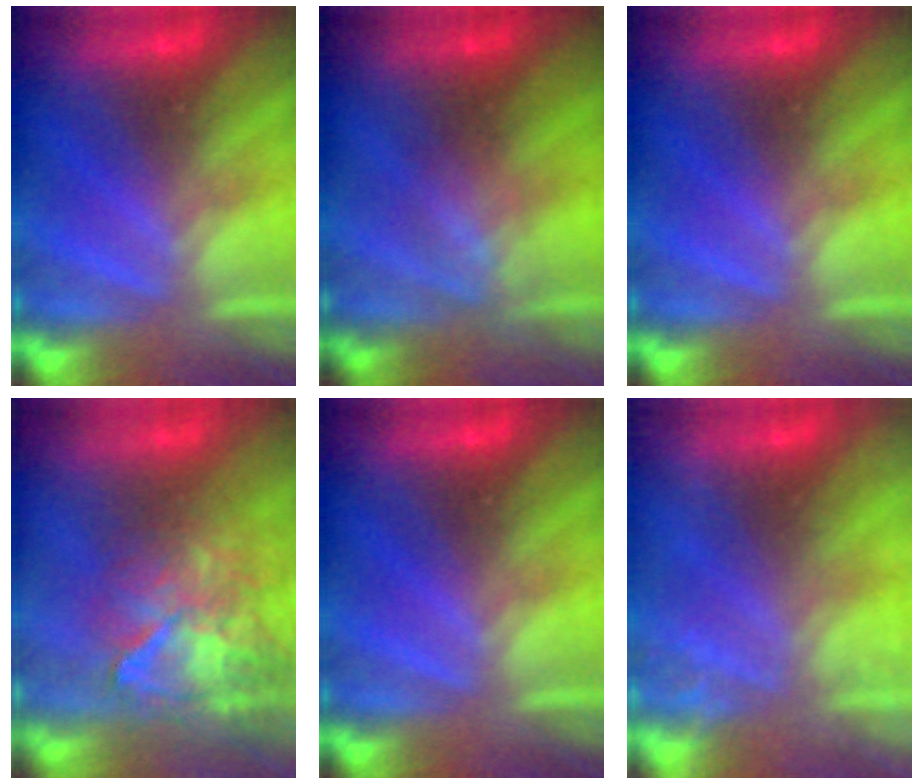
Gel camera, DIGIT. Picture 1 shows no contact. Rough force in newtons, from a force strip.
{"total": 2.7}
{"total": 0.0}
{"total": 7.9}
{"total": 0.0}
{"total": 8.9}